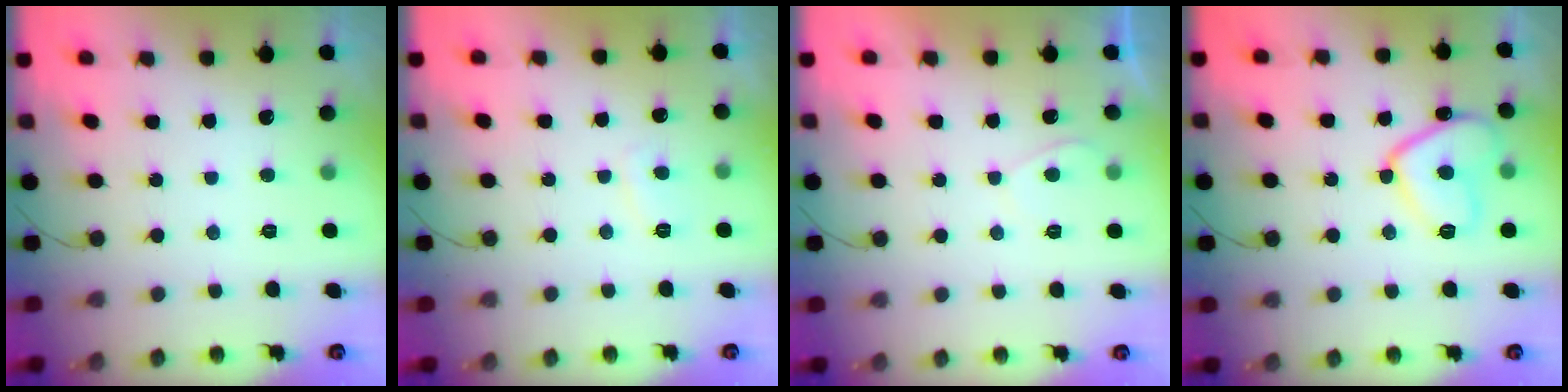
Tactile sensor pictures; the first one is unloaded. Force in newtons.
{"total": 2.8, "press": 2.7, "slide": 0.8}
{"total": 1.1, "press": 1.0, "slide": 0.5}
{"total": 10.8, "press": 10.8, "slide": 1.2}